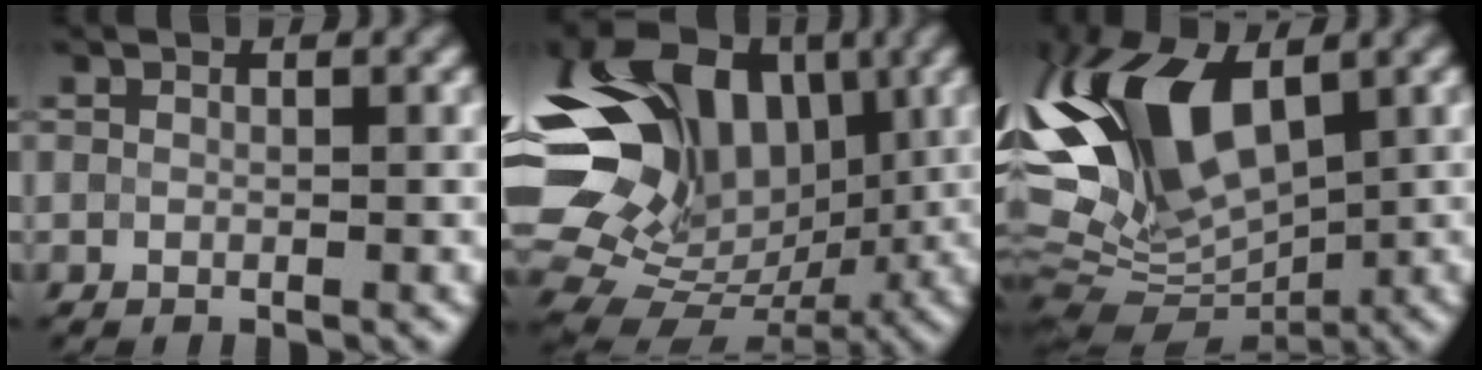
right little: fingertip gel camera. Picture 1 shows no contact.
{"total": 15.3, "force": [3.6, 10.4, 10.5], "torque": [-0.207, 0.033, 0.080]}
{"total": 11.8, "force": [2.8, 5.6, 10.0], "torque": [-0.205, 0.017, 0.041]}